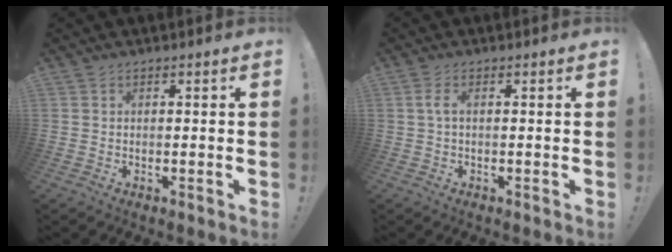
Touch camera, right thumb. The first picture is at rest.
{"total": 2.6, "force": [0.1, 0.5, 2.5], "torque": [-0.051, 0.004, 0.003]}